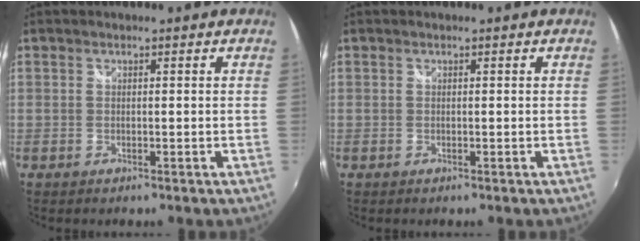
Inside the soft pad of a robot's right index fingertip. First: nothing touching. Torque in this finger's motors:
{"motor_torque": [0.00, 0.00, 0.00, 0.00]}